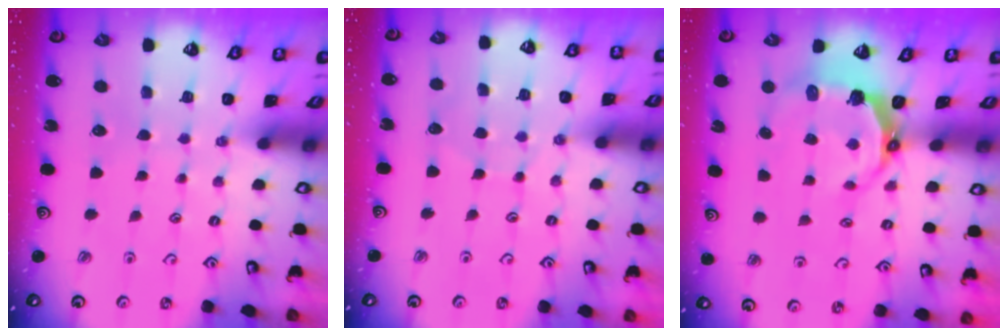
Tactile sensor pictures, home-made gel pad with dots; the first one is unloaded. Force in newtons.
{"total": 5.2, "press": 5.2, "slide": 0.5}
{"total": 7.4, "press": 5.6, "slide": 4.8}